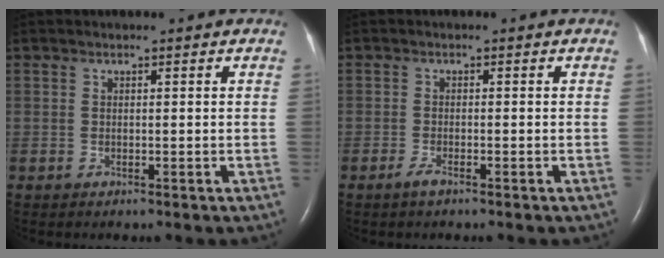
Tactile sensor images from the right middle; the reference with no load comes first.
{"total": 1.4, "force": [-1.1, 0.2, 0.9], "torque": [-0.024, -0.003, -0.022]}